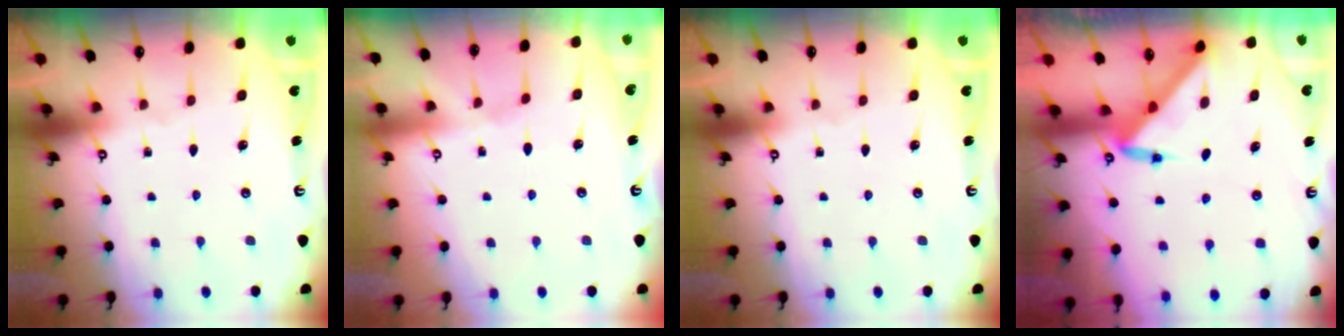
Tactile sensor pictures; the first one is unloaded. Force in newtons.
{"total": 1.7, "press": 1.7, "slide": 0.4}
{"total": 0.0}
{"total": 5.0, "press": 4.9, "slide": 0.4}